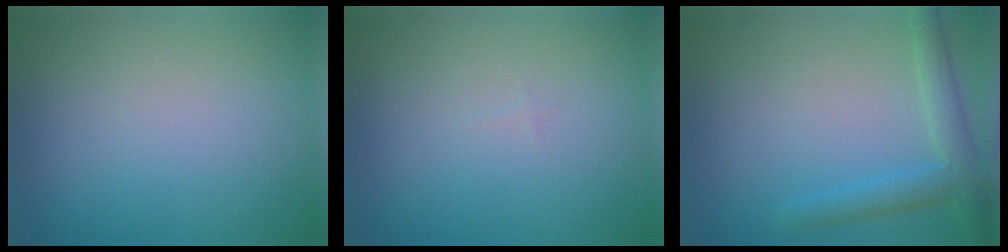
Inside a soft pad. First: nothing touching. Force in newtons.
{"total": 0.0}
{"total": 3.3, "press": 3.3, "slide": 0.2}